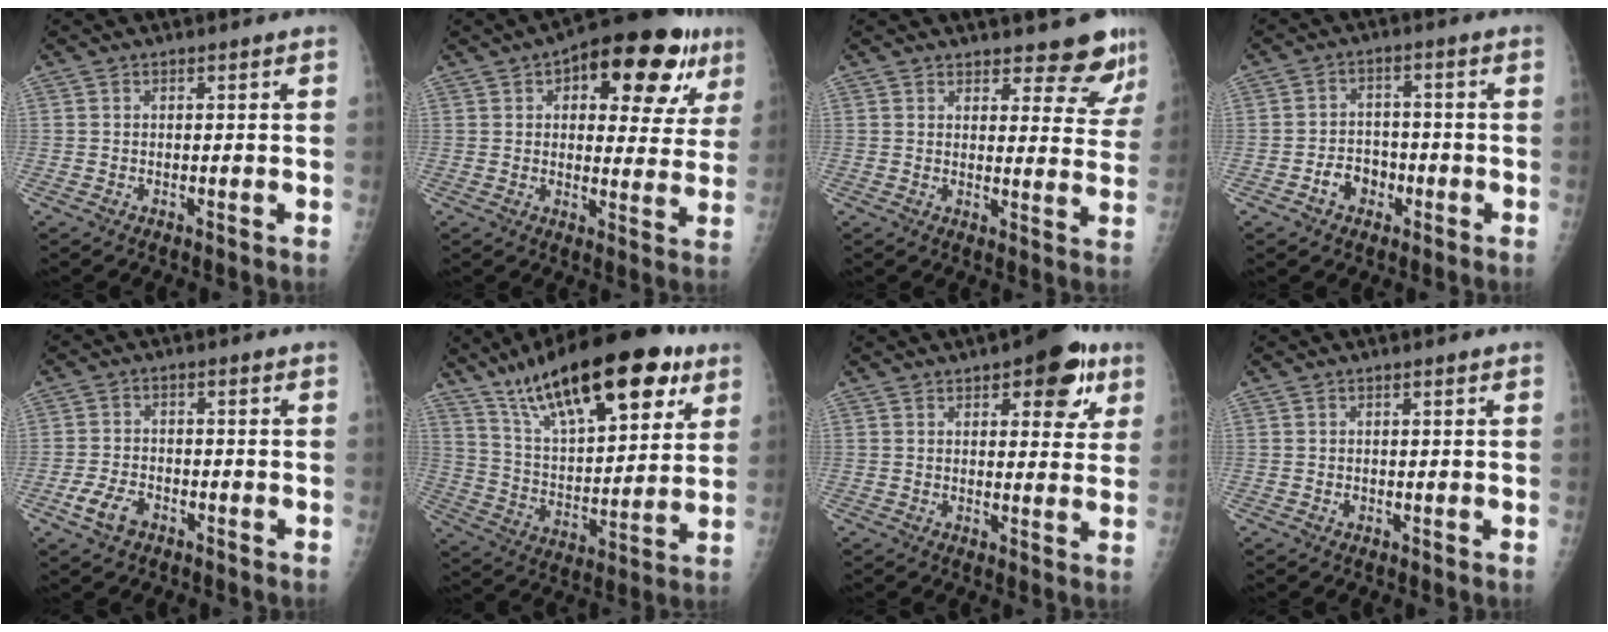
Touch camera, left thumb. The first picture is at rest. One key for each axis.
{"total": 19.3, "fx": 8.8, "fy": 8.9, "fz": 14.7, "tx": -0.156, "ty": 0.000, "tz": 0.114}
{"total": 9.8, "fx": 8.6, "fy": 3.2, "fz": 3.3, "tx": -0.001, "ty": -0.060, "tz": 0.090}
{"total": 5.2, "fx": -2.4, "fy": 4.1, "fz": 2.3, "tx": -0.014, "ty": 0.027, "tz": -0.041}
{"total": 4.8, "fx": -2.6, "fy": 2.8, "fz": 2.9, "tx": -0.058, "ty": 0.014, "tz": -0.049}
{"total": 26.4, "fx": 15.4, "fy": 9.8, "fz": 19.1, "tx": -0.278, "ty": -0.032, "tz": 0.258}
{"total": 10.4, "fx": 5.2, "fy": 4.7, "fz": 7.7, "tx": -0.057, "ty": -0.013, "tz": 0.058}
{"total": 0.7, "fx": 0.1, "fy": 0.5, "fz": 0.5, "tx": -0.004, "ty": 0.001, "tz": 0.002}